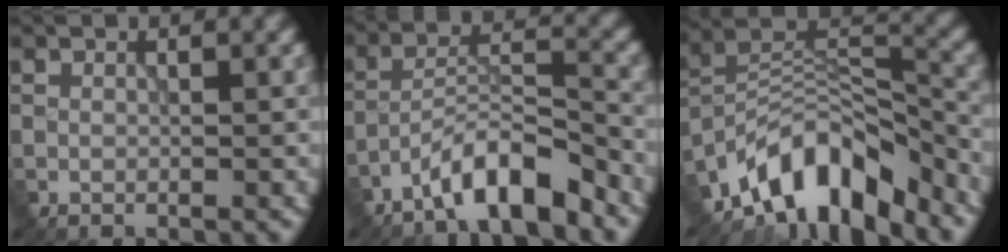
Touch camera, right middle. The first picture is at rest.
{"total": 5.8, "force": [-4.4, 1.0, 3.5], "torque": [-0.057, 0.010, -0.083]}
{"total": 10.5, "force": [-7.9, 4.0, 5.6], "torque": [-0.086, 0.011, -0.156]}